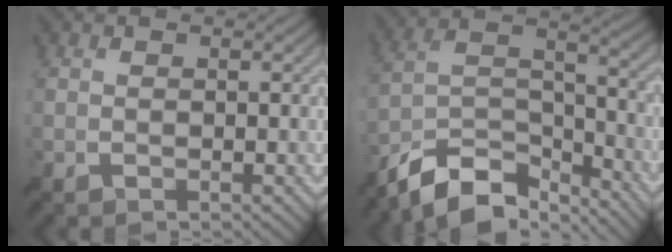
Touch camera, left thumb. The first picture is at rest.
{"total": 12.2, "force": [-10.1, 4.2, 5.4], "torque": [-0.107, 0.006, -0.190]}